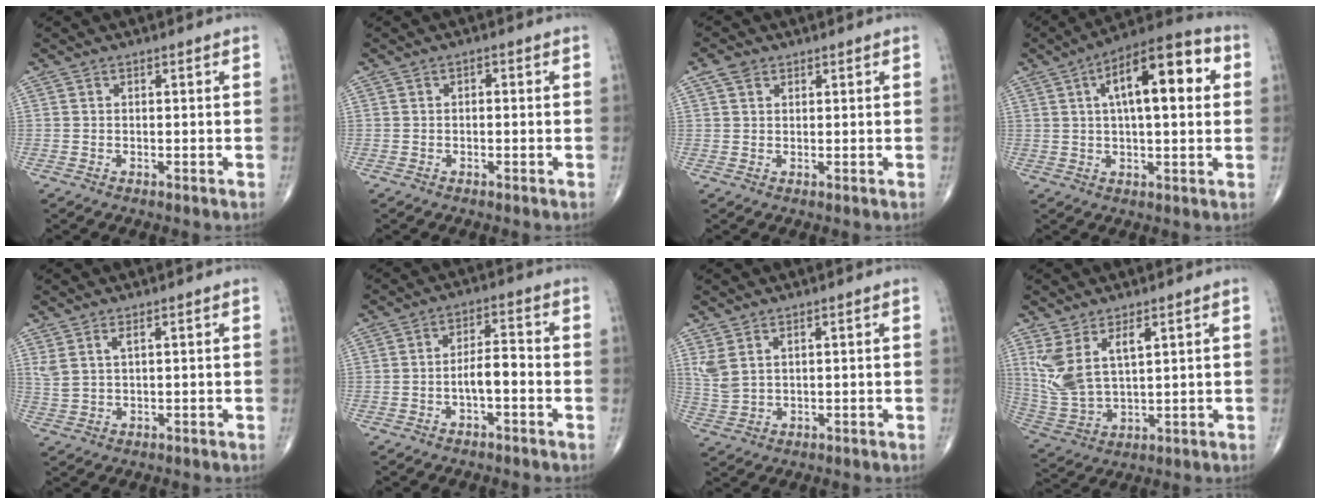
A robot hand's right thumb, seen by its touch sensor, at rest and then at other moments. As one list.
[{"total": 0.7, "force": [0.0, 0.4, 0.6], "torque": [-0.005, 0.001, -0.004]}, {"total": 2.3, "force": [1.4, 1.5, 1.1], "torque": [-0.019, 0.005, 0.026]}, {"total": 16.5, "force": [4.2, 6.2, 14.7], "torque": [-0.204, 0.021, 0.055]}, {"total": 3.1, "force": [1.8, 0.9, 2.4], "torque": [-0.059, -0.005, 0.044]}, {"total": 4.9, "force": [-1.5, 1.8, 4.3], "torque": [-0.070, 0.025, -0.028]}, {"total": 4.1, "force": [2.2, 1.8, 3.0], "torque": [-0.072, -0.006, 0.056]}, {"total": 10.1, "force": [4.3, 4.4, 8.0], "torque": [-0.169, -0.020, 0.101]}]